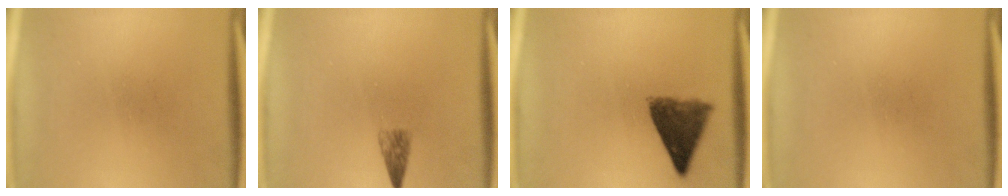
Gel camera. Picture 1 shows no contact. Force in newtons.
{"total": 2.0}
{"total": 7.7}
{"total": 0.0}